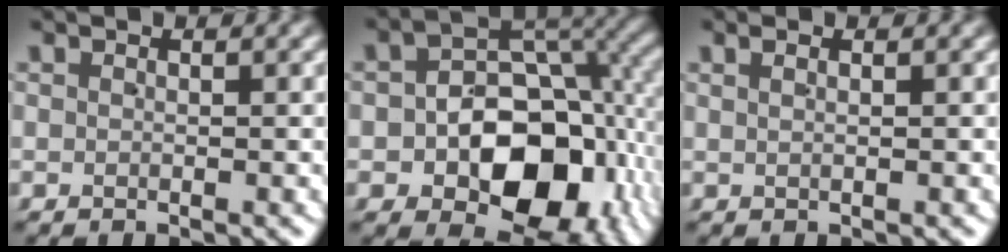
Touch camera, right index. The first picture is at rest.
{"total": 12.9, "force": [-2.8, 8.6, 9.1], "torque": [-0.138, -0.034, -0.030]}
{"total": 1.0, "force": [0.6, -0.1, 0.8], "torque": [-0.009, 0.006, 0.011]}